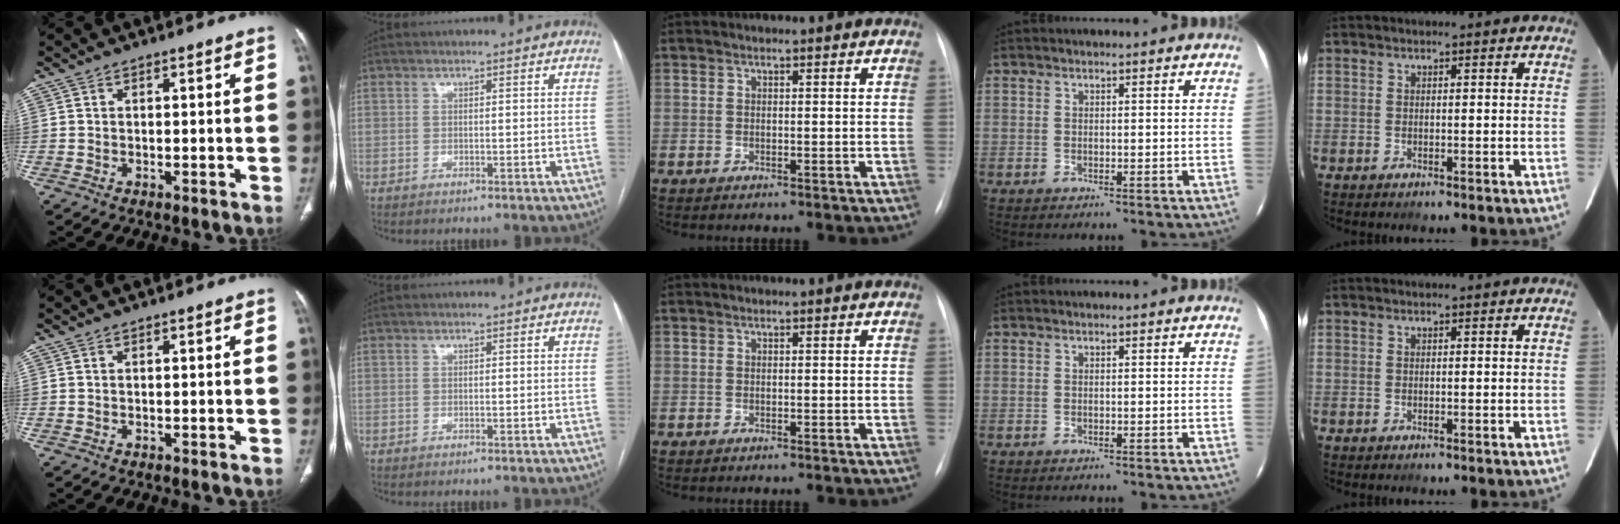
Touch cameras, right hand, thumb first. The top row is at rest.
{}